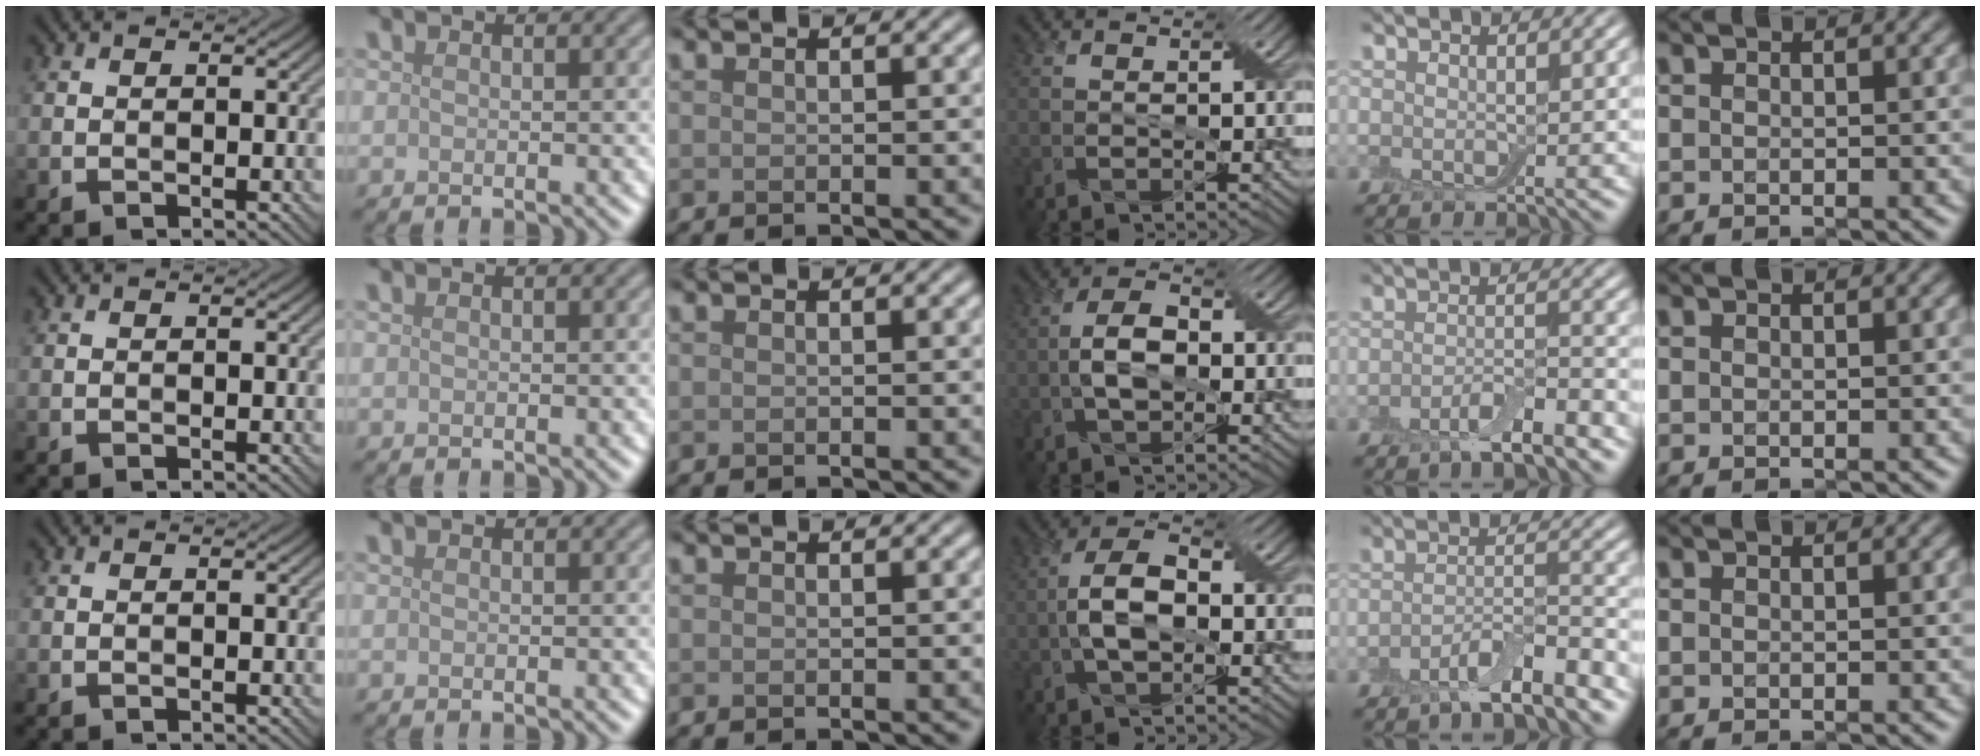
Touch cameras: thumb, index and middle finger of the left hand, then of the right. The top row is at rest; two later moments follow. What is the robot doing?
{"motion": "fold", "object": "bandage"}